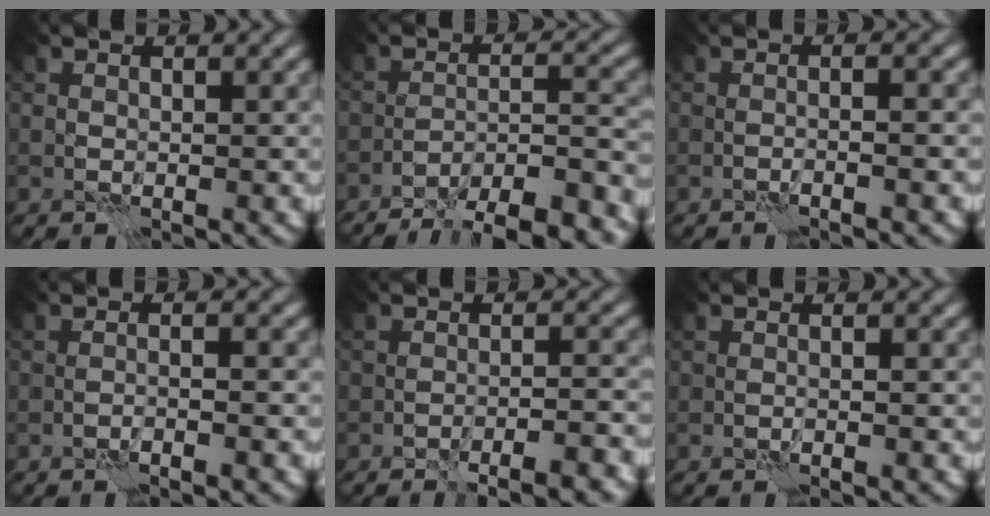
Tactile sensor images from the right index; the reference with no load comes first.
{"total": 12.8, "force": [-11.2, 2.4, 5.8], "torque": [-0.067, 0.002, -0.146]}
{"total": 1.9, "force": [-0.5, 0.2, 1.8], "torque": [0.000, 0.004, -0.026]}
{"total": 1.4, "force": [-1.0, -0.3, 1.0], "torque": [-0.010, 0.009, -0.025]}
{"total": 5.0, "force": [-4.2, 0.4, 2.6], "torque": [-0.027, 0.014, -0.058]}
{"total": 0.5, "force": [-0.2, -0.3, 0.4], "torque": [0.001, -0.008, -0.010]}